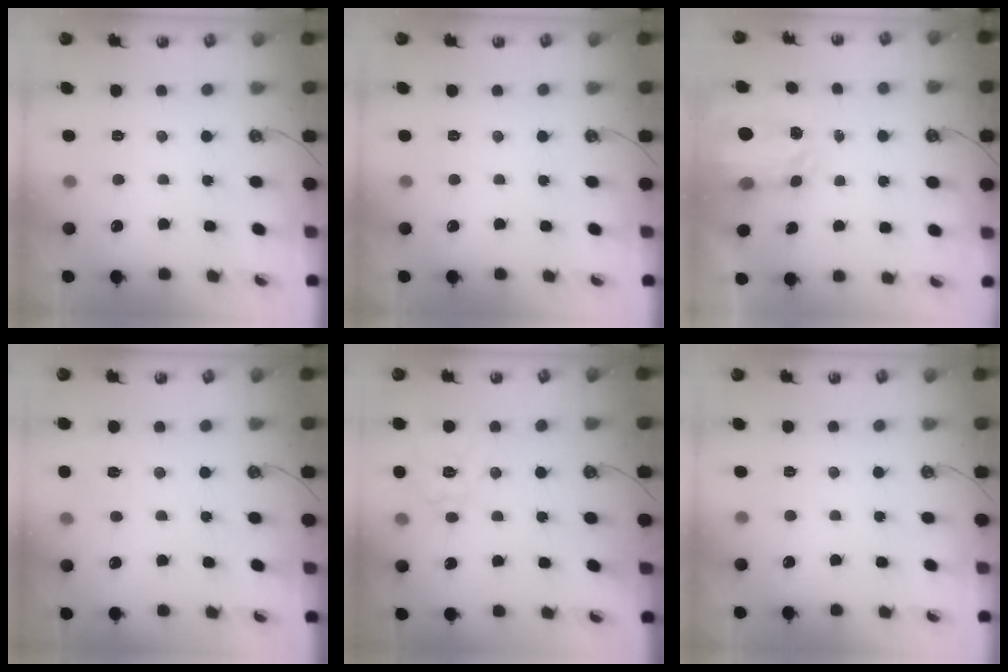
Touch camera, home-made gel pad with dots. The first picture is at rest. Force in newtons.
{"total": 0.0}
{"total": 4.0, "press": 3.9, "slide": 0.6}
{"total": 5.1, "press": 5.0, "slide": 0.7}
{"total": 11.2, "press": 11.1, "slide": 1.2}
{"total": 0.0}